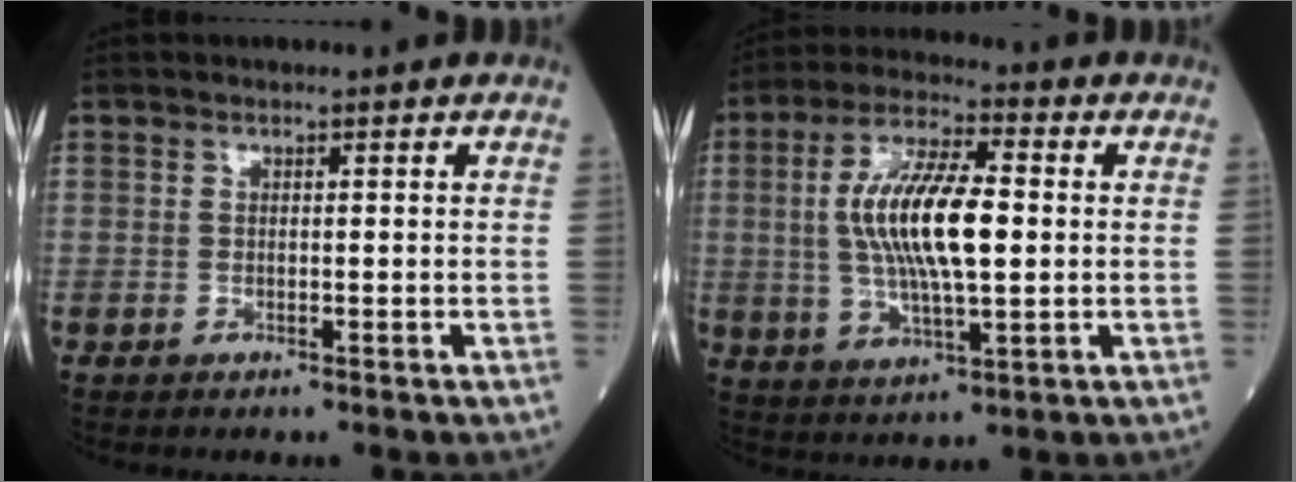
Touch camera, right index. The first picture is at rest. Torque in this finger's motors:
{"motor_torque": [1.38, 0.32, 0.45, 0.21]}